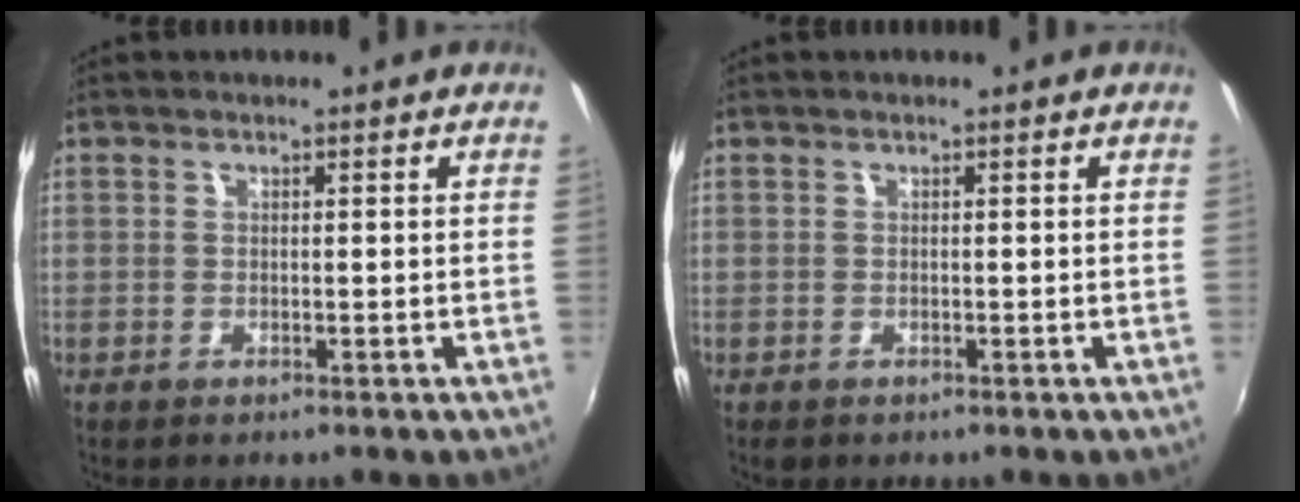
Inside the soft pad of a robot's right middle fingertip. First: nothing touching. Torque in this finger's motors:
{"motor_torque": [0.18, -0.24, 0.00, 0.02]}